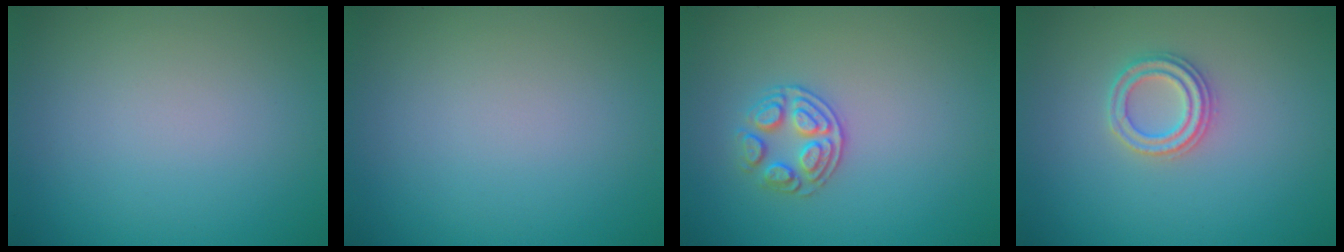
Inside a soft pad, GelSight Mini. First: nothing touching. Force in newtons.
{"total": 0.0}
{"total": 2.7, "press": 2.4, "slide": 1.1}
{"total": 2.3, "press": 2.3, "slide": 0.3}